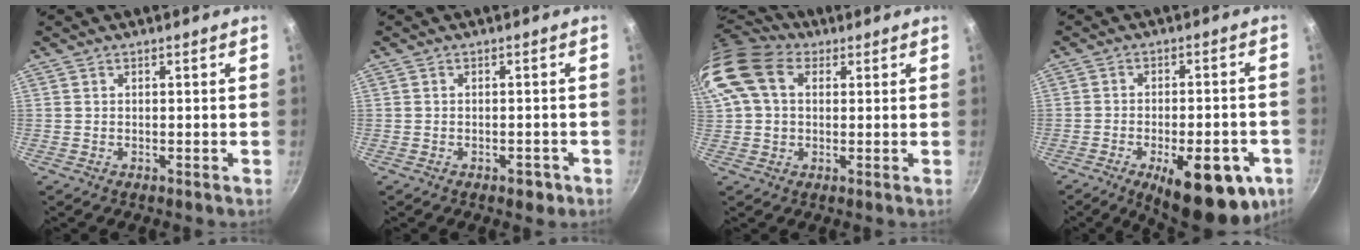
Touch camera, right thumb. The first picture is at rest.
{"total": 2.6, "force": [-1.4, 1.5, 1.6], "torque": [-0.010, 0.017, -0.008]}
{"total": 16.0, "force": [4.3, 11.4, 10.4], "torque": [-0.217, 0.024, 0.068]}
{"total": 17.8, "force": [-7.5, 7.3, 14.4], "torque": [-0.155, 0.013, -0.092]}